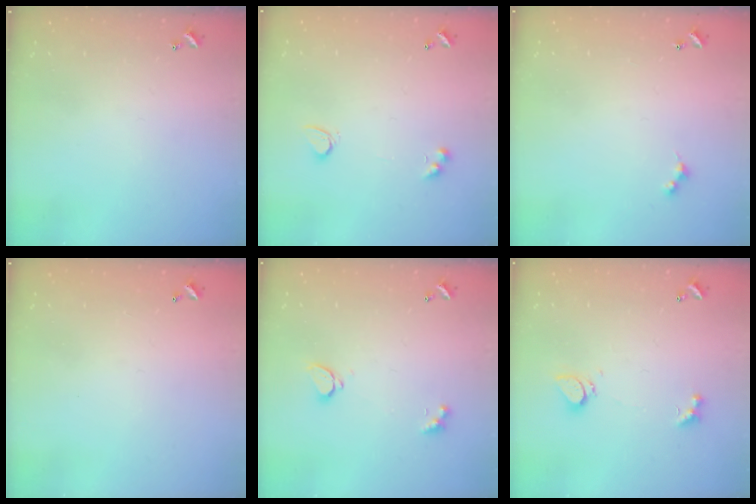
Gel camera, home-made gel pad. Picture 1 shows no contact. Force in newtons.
{"total": 3.3, "press": 2.8, "slide": 1.7}
{"total": 1.5, "press": 1.5, "slide": 0.3}
{"total": 2.8, "press": 2.8, "slide": 0.1}
{"total": 1.7, "press": 1.6, "slide": 0.3}
{"total": 2.1, "press": 2.0, "slide": 0.6}